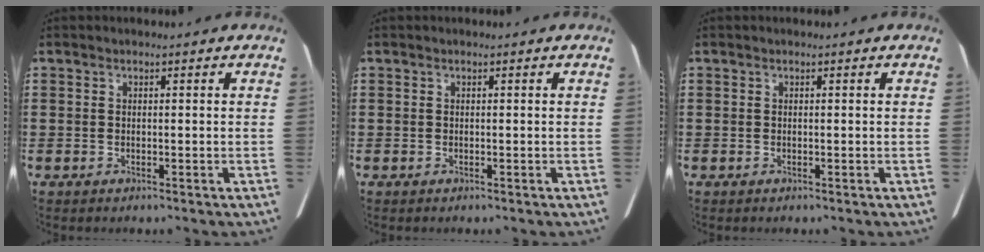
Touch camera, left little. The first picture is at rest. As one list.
[{"total": 0.0}, {"total": 0.0}]